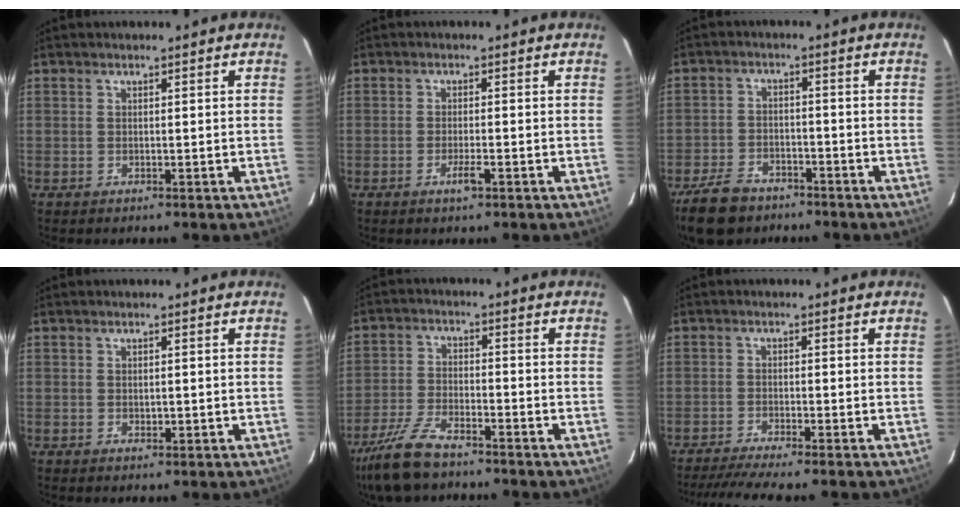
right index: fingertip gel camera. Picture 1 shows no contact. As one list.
[{"total": 2.0, "force": [-1.1, 0.2, 1.7], "torque": [-0.031, -0.002, -0.018]}, {"total": 7.9, "force": [-6.0, 4.2, 3.1], "torque": [-0.072, -0.007, -0.103]}, {"total": 0.9, "force": [0.0, 0.5, 0.7], "torque": [-0.013, -0.001, 0.002]}, {"total": 8.3, "force": [-6.6, 2.0, 4.7], "torque": [-0.103, -0.018, -0.125]}, {"total": 8.1, "force": [-7.0, -0.7, 4.0], "torque": [-0.055, -0.018, -0.112]}]